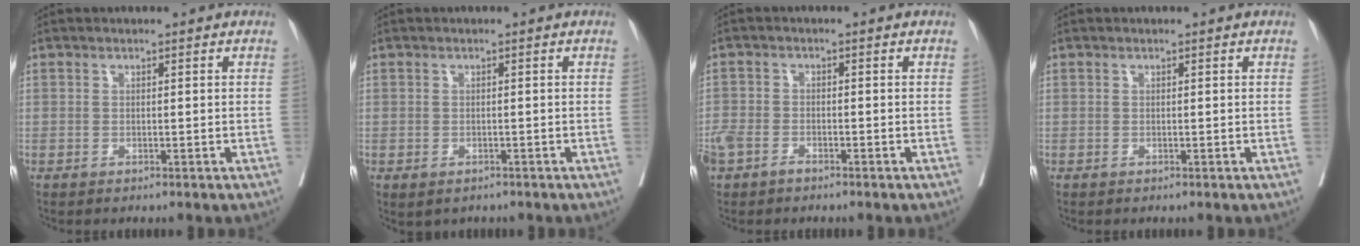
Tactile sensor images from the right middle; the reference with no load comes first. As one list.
[{"total": 2.3, "force": [-1.6, 1.4, 0.9], "torque": [-0.014, -0.004, -0.015]}, {"total": 7.4, "force": [-4.5, 4.8, 3.4], "torque": [-0.102, 0.002, -0.081]}, {"total": 0.0}]